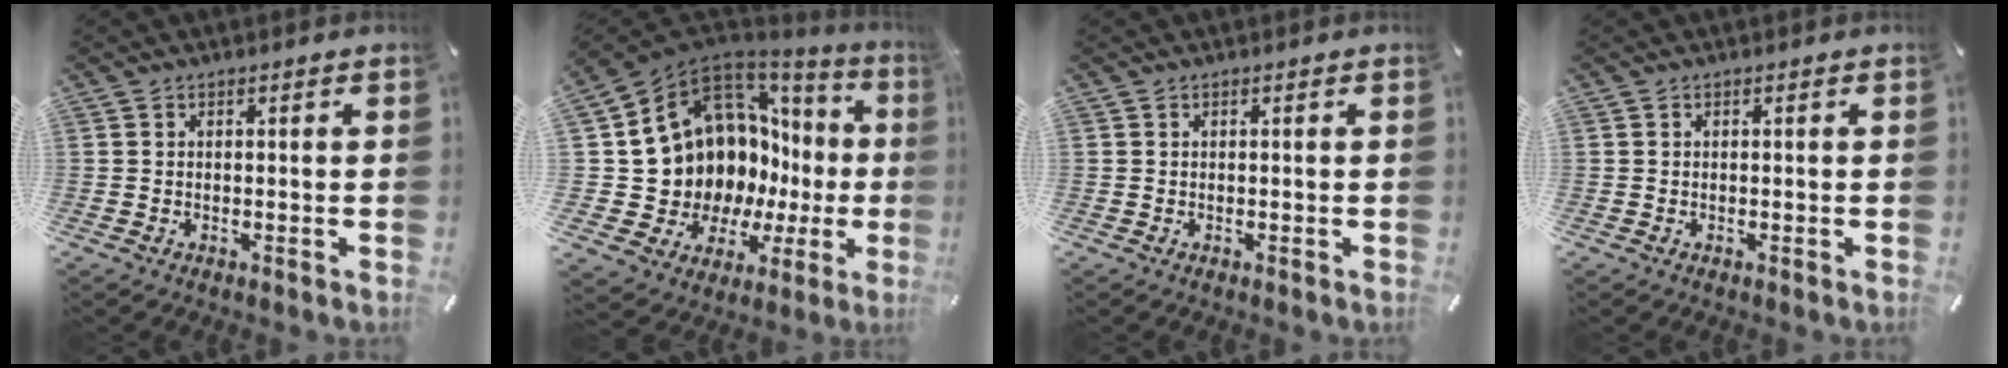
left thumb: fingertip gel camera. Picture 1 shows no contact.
{"total": 15.7, "force": [4.2, 12.5, 8.5], "torque": [-0.141, -0.082, 0.117]}
{"total": 0.0}
{"total": 0.0}